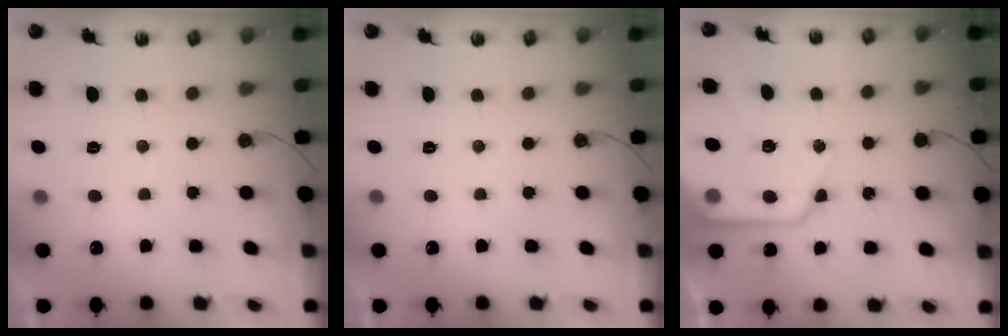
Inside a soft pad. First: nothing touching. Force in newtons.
{"total": 0.0}
{"total": 16.8, "press": 16.7, "slide": 1.9}